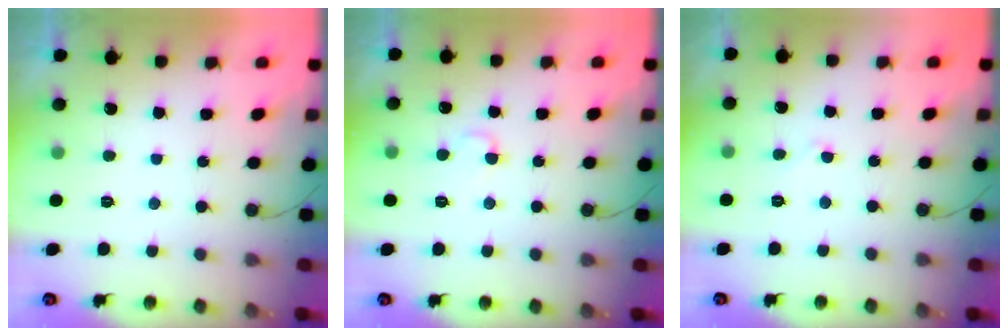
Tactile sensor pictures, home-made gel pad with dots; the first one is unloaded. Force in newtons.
{"total": 4.0, "press": 3.9, "slide": 0.4}
{"total": 2.8, "press": 2.8, "slide": 0.2}